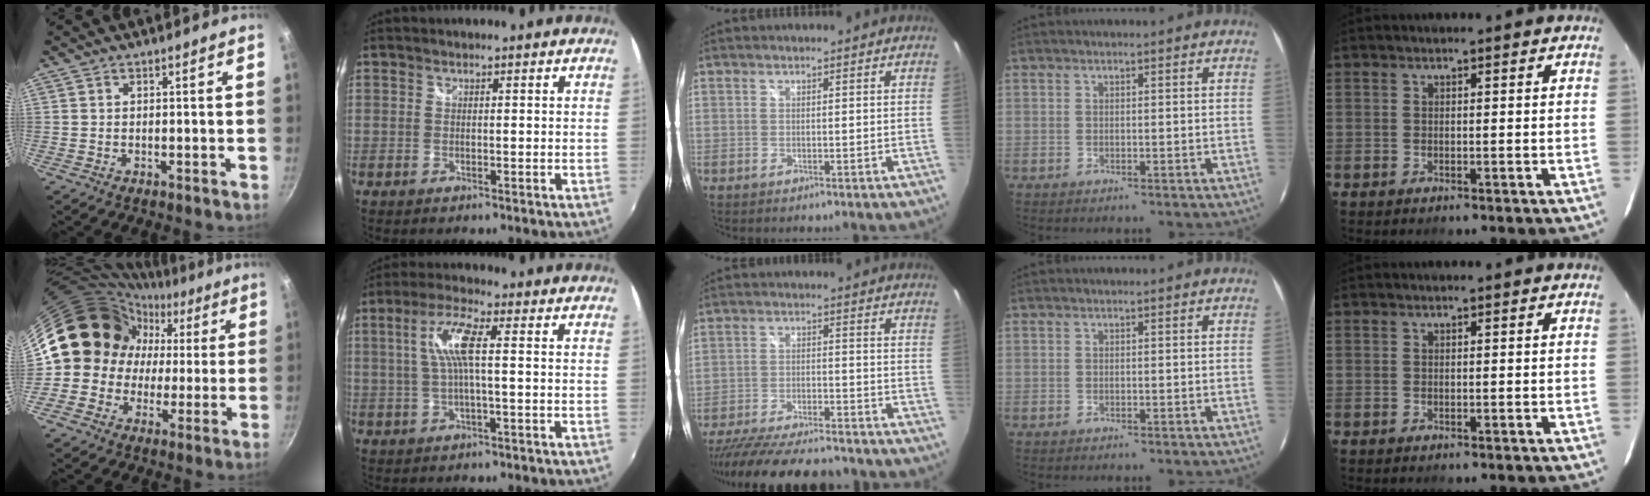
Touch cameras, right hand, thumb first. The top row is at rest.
{"thumb": {"total": 15.2, "force": [1.4, 14.0, 5.7], "torque": [-0.038, 0.032, 0.009]}, "index": {"total": 7.4, "force": [0.8, 1.0, 7.3], "torque": [-0.141, 0.007, 0.018]}, "middle": {"total": 21.4, "force": [-18.5, 4.6, 9.9], "torque": [-0.195, -0.036, -0.278]}}